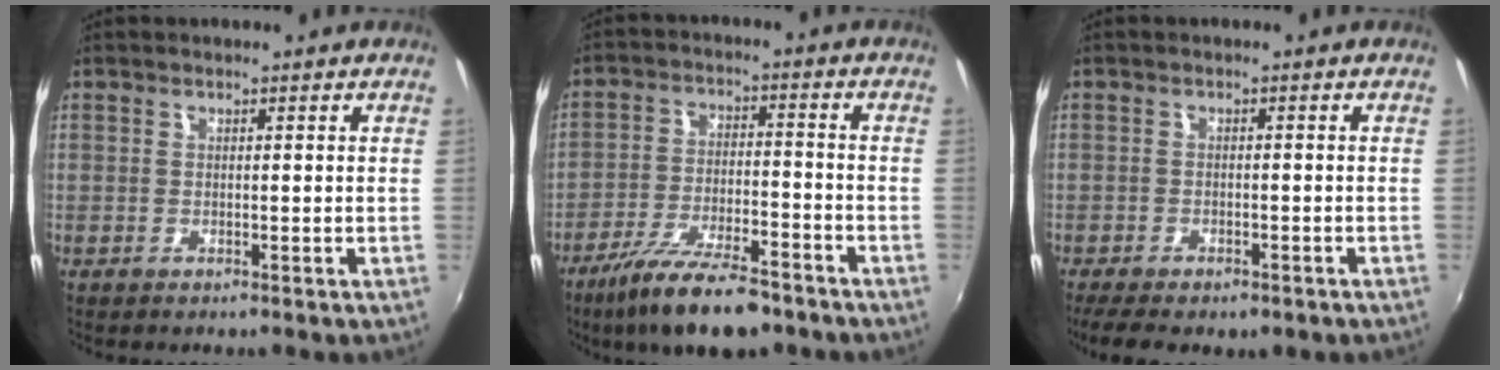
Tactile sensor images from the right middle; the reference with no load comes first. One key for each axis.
{"total": 13.7, "fx": -10.5, "fy": 3.8, "fz": 8.0, "tx": -0.168, "ty": -0.025, "tz": -0.179}
{"total": 8.3, "fx": -6.0, "fy": 3.2, "fz": 4.6, "tx": -0.111, "ty": -0.031, "tz": -0.091}